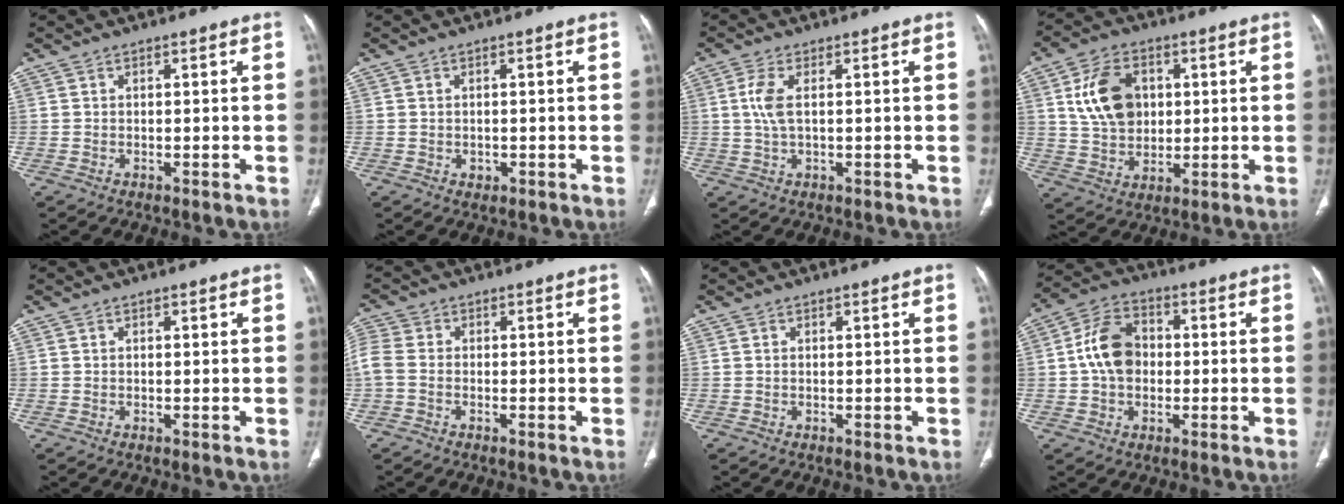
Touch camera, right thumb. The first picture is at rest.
{"total": 1.5, "force": [-0.5, 1.3, 0.6], "torque": [-0.004, 0.003, -0.004]}
{"total": 4.2, "force": [0.6, 1.6, 3.9], "torque": [-0.105, 0.004, 0.012]}
{"total": 12.0, "force": [2.8, 8.7, 7.7], "torque": [-0.114, -0.005, 0.056]}
{"total": 0.0}
{"total": 5.0, "force": [-0.8, 3.5, 3.4], "torque": [-0.093, 0.012, -0.024]}
{"total": 0.0}
{"total": 10.0, "force": [0.1, 7.4, 6.8], "torque": [-0.108, 0.023, -0.006]}